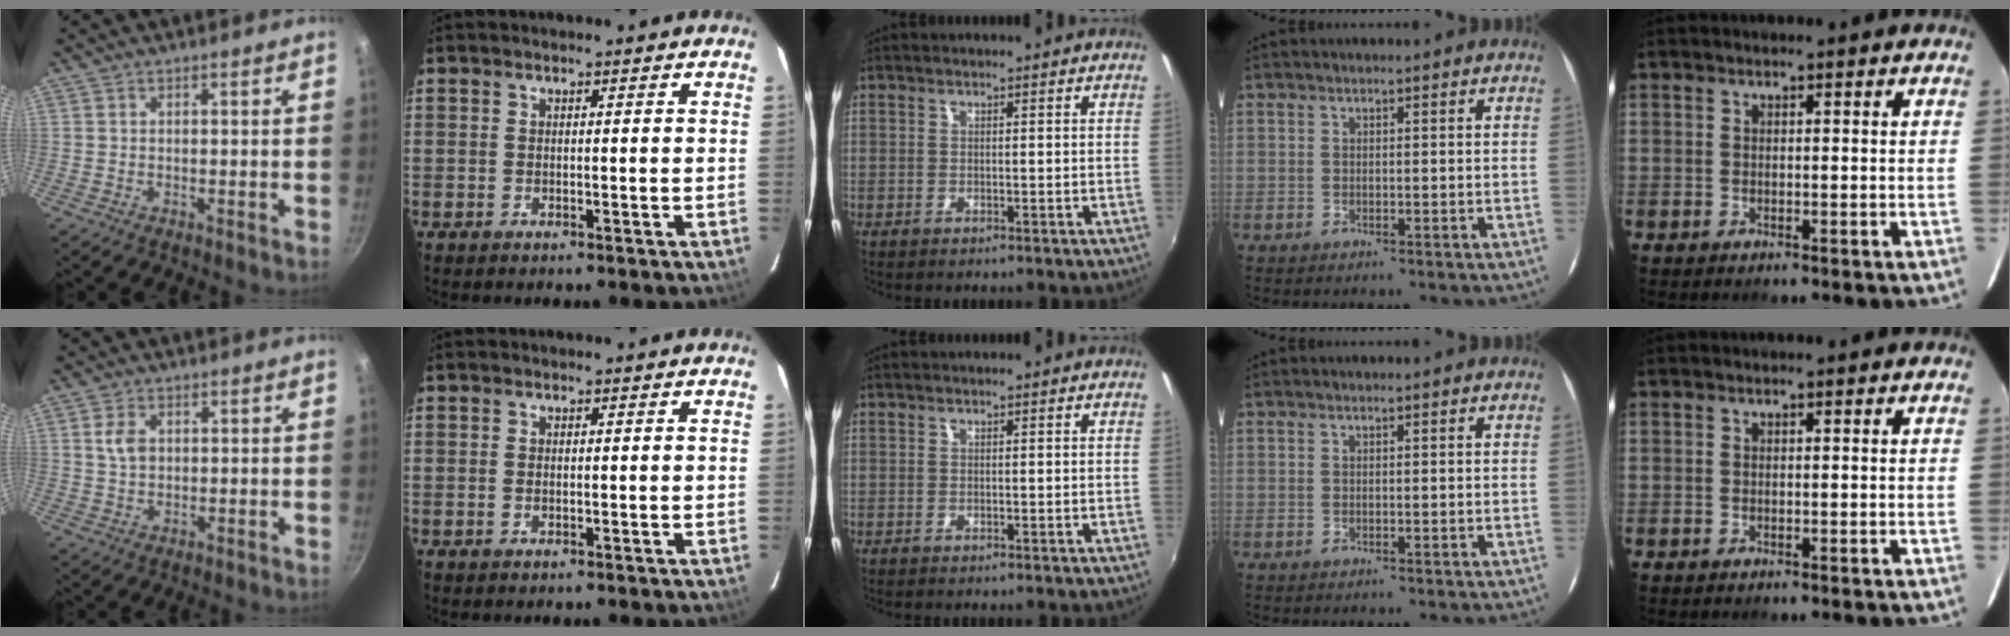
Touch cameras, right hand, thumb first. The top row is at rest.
{"thumb": {"total": 3.9, "force": [1.0, 2.7, 2.7], "torque": [-0.044, 0.000, 0.018]}, "index": {"total": 0.6, "force": [0.0, 0.4, 0.4], "torque": [-0.009, 0.000, 0.000]}}